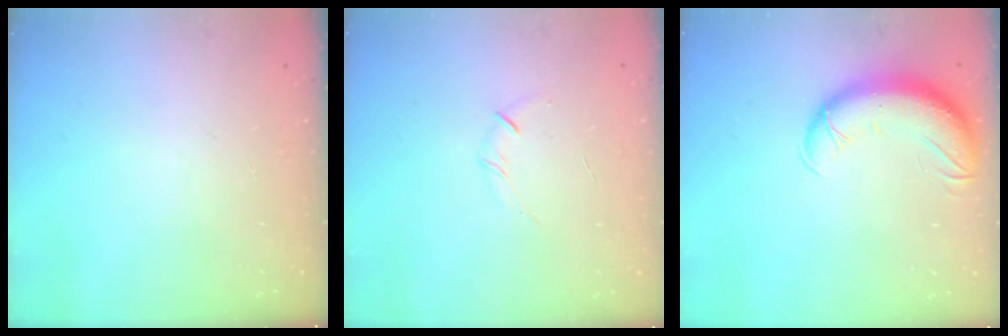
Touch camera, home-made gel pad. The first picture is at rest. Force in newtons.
{"total": 3.5, "press": 3.4, "slide": 1.0}
{"total": 11.9, "press": 11.5, "slide": 2.8}